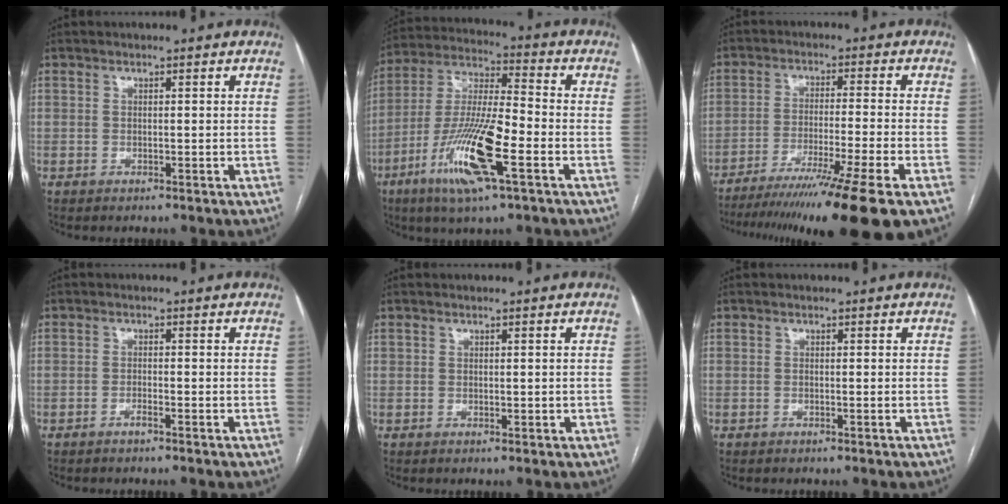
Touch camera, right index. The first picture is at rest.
{"total": 15.8, "force": [-6.5, 2.0, 14.3], "torque": [-0.289, -0.015, -0.120]}
{"total": 18.7, "force": [-13.9, -1.9, 12.4], "torque": [-0.159, -0.049, -0.221]}
{"total": 1.0, "force": [-0.8, 0.1, 0.7], "torque": [-0.010, 0.002, -0.015]}
{"total": 0.7, "force": [0.1, 0.5, 0.5], "torque": [-0.007, -0.001, 0.004]}
{"total": 0.0}